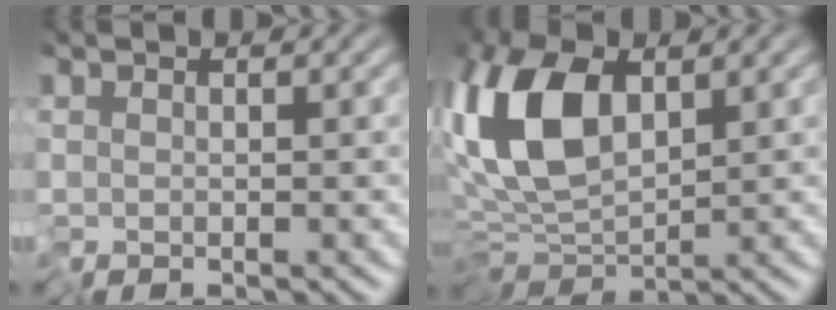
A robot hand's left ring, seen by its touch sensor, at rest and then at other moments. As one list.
[{"total": 9.3, "force": [1.5, 4.8, 7.9], "torque": [-0.175, 0.008, 0.016]}]